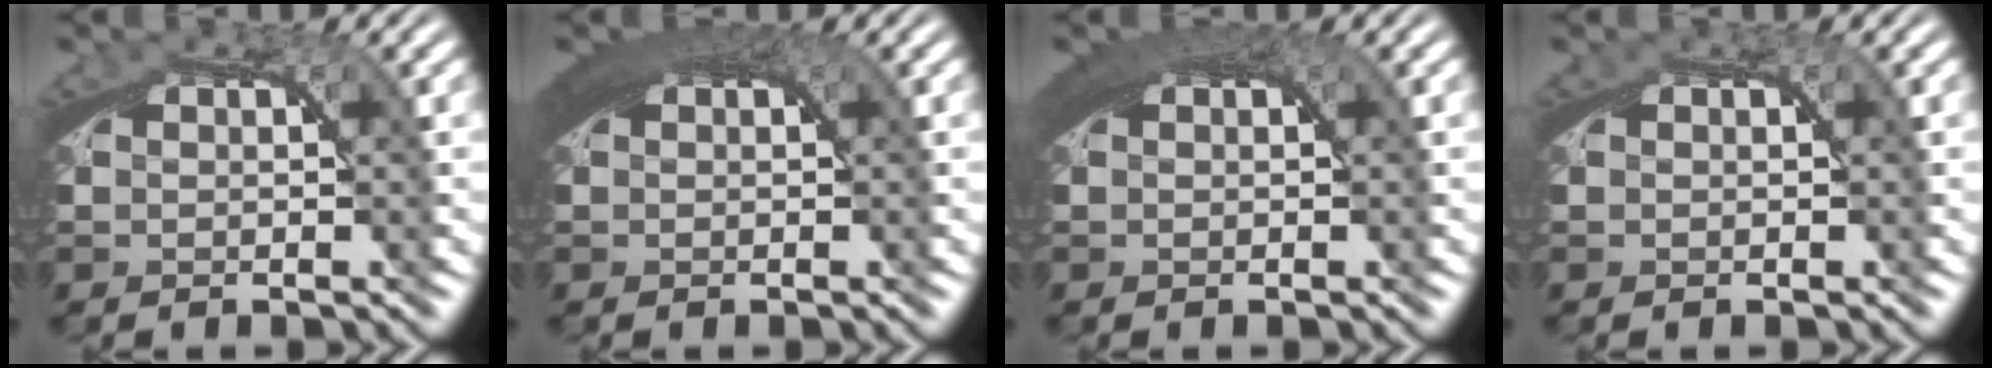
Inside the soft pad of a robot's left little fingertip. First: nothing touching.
{"total": 4.5, "force": [1.9, 1.5, 3.8], "torque": [-0.052, 0.015, 0.025]}
{"total": 3.9, "force": [1.8, 1.3, 3.2], "torque": [-0.045, 0.014, 0.023]}
{"total": 0.0}